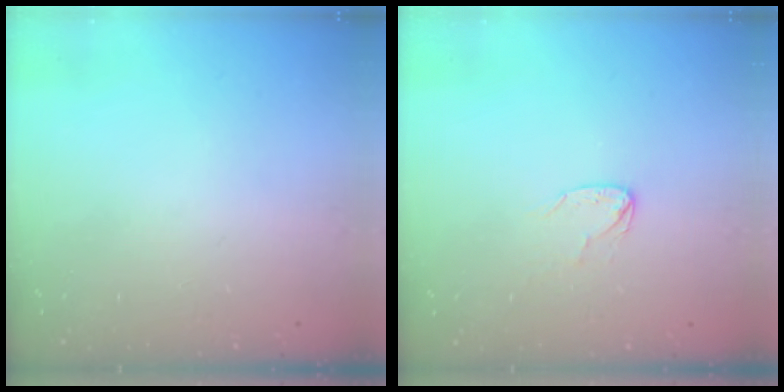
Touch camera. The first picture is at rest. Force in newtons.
{"total": 4.4, "press": 4.4, "slide": 0.3}